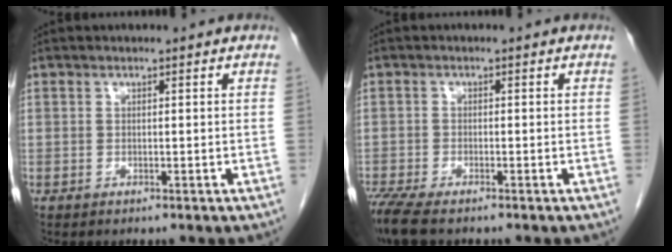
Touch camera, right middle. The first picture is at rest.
{"total": 5.7, "force": [-4.5, 1.1, 3.3], "torque": [-0.067, -0.016, -0.080]}